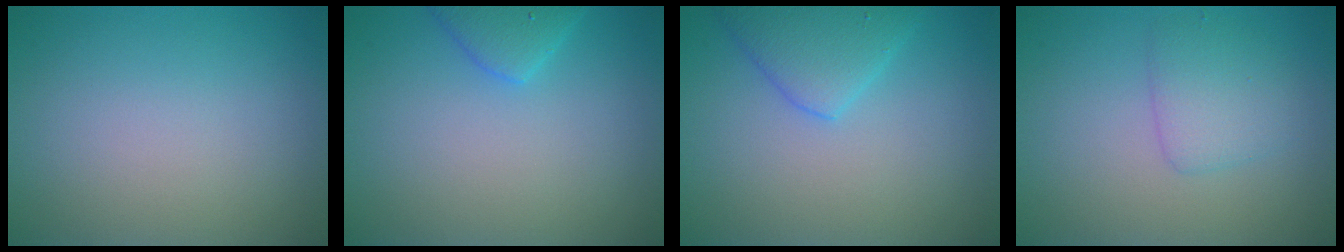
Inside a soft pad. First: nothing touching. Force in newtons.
{"total": 2.3, "press": 2.3, "slide": 0.2}
{"total": 3.5, "press": 3.5, "slide": 0.3}
{"total": 2.6, "press": 2.6, "slide": 0.0}